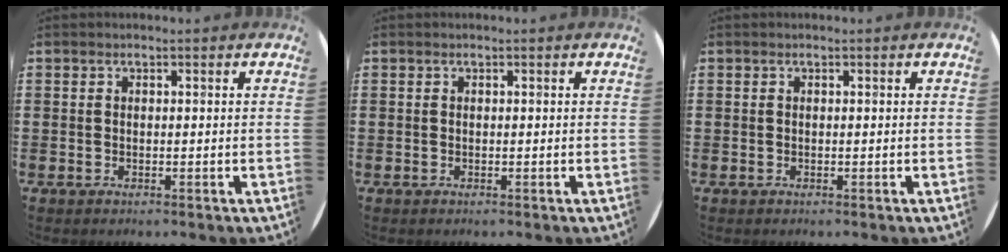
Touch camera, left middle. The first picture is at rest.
{"total": 0.0}
{"total": 0.0}